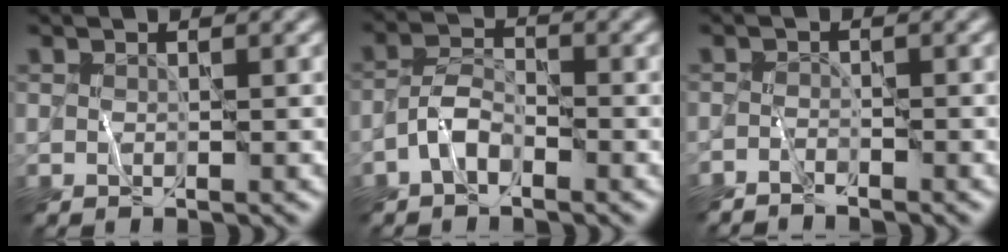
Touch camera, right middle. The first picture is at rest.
{"total": 2.5, "force": [-1.5, 1.2, 1.6], "torque": [-0.029, 0.012, -0.037]}
{"total": 1.6, "force": [-1.6, 0.2, 0.2], "torque": [-0.005, -0.001, -0.037]}